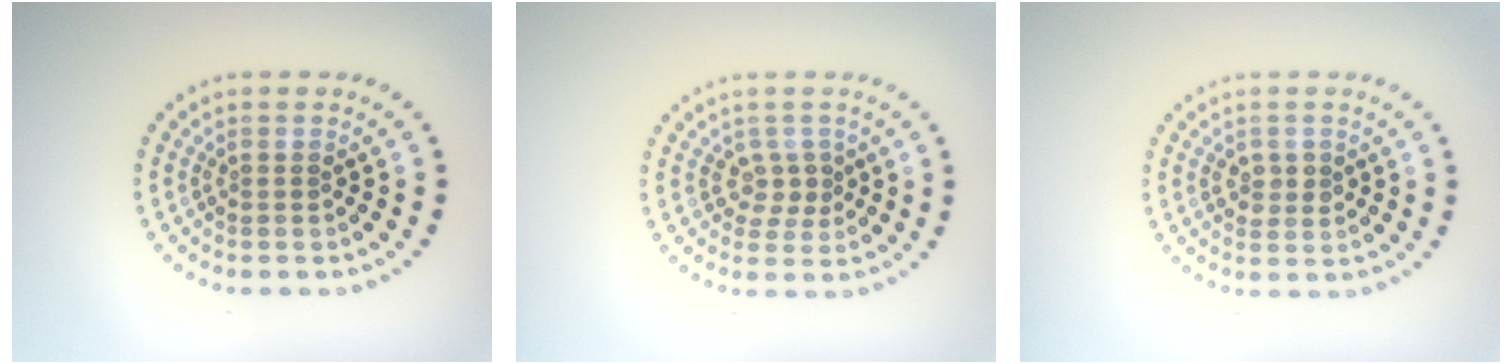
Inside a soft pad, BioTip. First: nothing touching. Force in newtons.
{"total": 1.7, "press": 1.5, "slide": 0.9}
{"total": 1.8, "press": 1.8, "slide": 0.0}